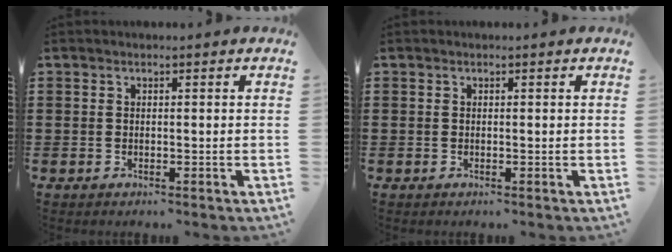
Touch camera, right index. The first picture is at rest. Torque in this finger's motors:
{"motor_torque": [0.05, 0.05, 0.00, 0.00]}